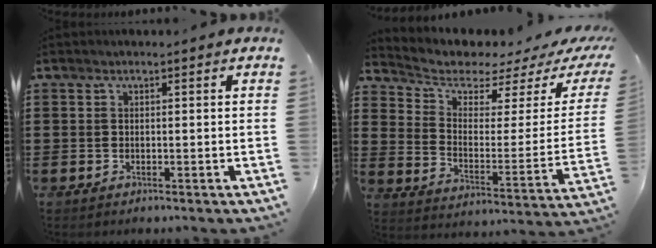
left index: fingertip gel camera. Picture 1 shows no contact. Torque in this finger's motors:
{"motor_torque": [2.14, 0.00, 0.56, 0.03]}